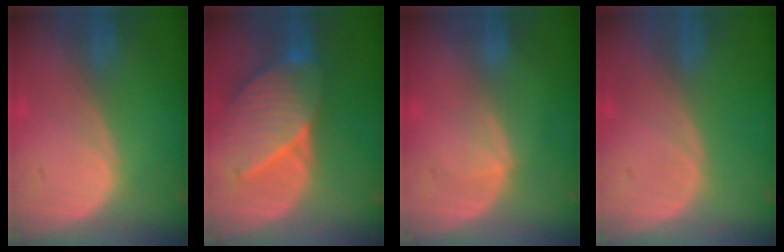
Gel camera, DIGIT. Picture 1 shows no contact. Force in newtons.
{"total": 8.5, "press": 8.3, "slide": 1.5}
{"total": 2.1, "press": 1.7, "slide": 1.2}
{"total": 0.0}